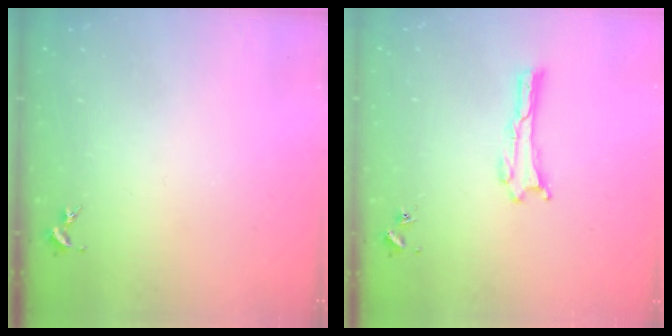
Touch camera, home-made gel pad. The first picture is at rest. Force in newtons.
{"total": 0.0}